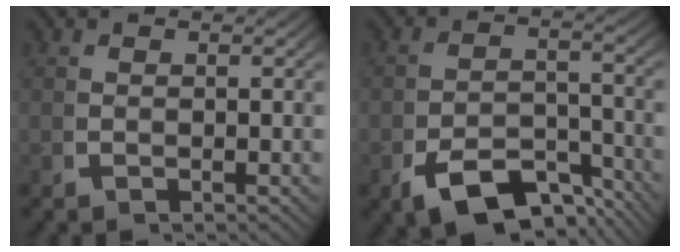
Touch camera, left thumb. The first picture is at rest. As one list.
[{"total": 7.0, "force": [-4.6, 3.7, 3.8], "torque": [-0.069, -0.032, -0.065]}]